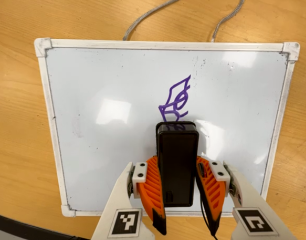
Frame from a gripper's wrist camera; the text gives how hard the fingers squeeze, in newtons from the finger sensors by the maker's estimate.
{"total": 6.8, "left": 6.1, "right": 7.6}